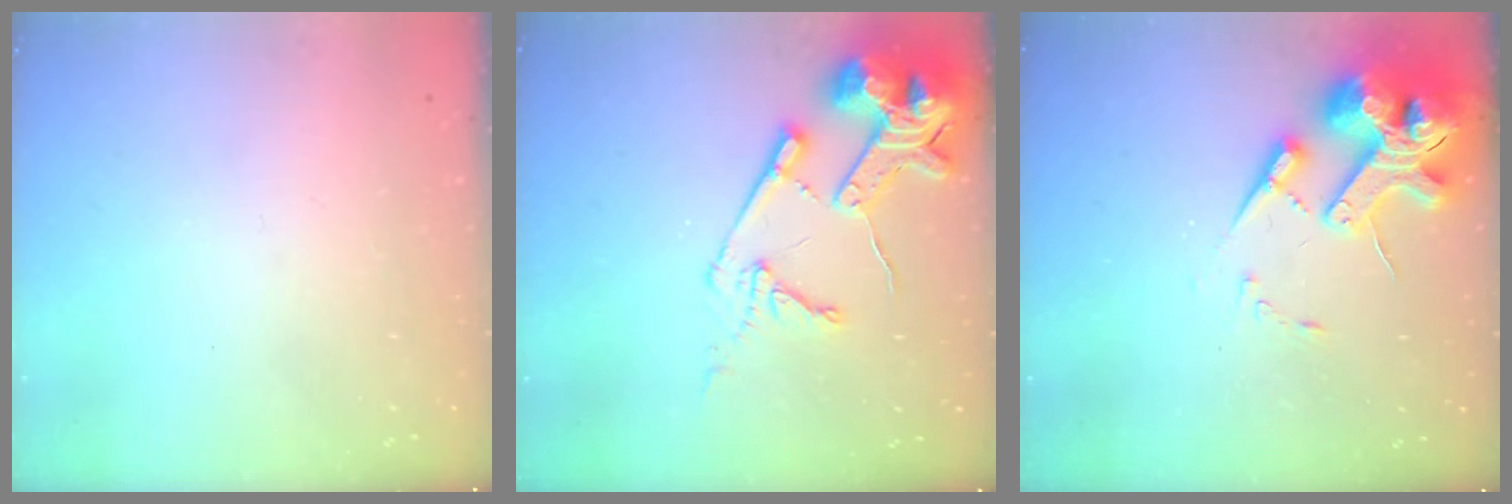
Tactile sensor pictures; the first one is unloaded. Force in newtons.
{"total": 16.8, "press": 16.6, "slide": 2.2}
{"total": 17.8, "press": 17.6, "slide": 2.6}